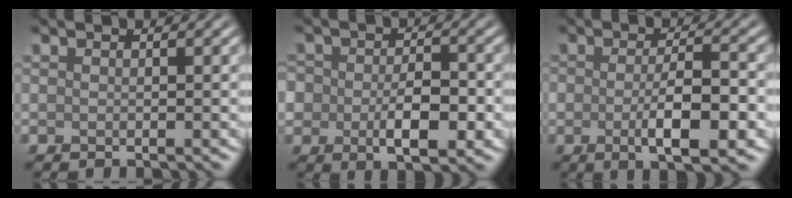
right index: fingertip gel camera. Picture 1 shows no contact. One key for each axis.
{"total": 6.3, "fx": -1.7, "fy": 3.9, "fz": 4.6, "tx": -0.074, "ty": -0.012, "tz": -0.025}
{"total": 6.2, "fx": -1.7, "fy": 1.9, "fz": 5.6, "tx": -0.094, "ty": -0.004, "tz": -0.027}